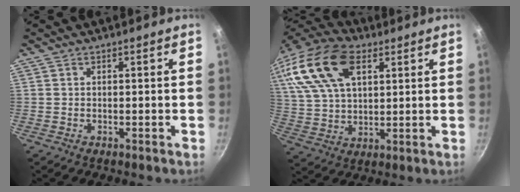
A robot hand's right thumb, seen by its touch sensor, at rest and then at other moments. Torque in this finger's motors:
{"motor_torque": [-0.80, 3.18, 0.72, -0.22, 0.18]}